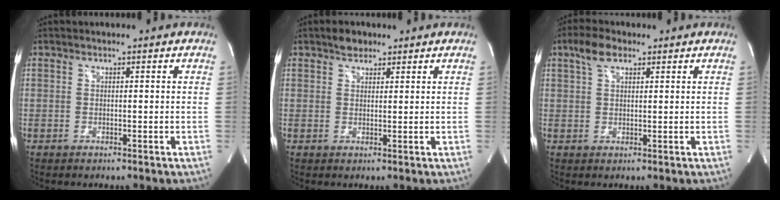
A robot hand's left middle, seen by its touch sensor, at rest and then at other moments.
{"total": 2.4, "force": [1.8, 1.5, 0.7], "torque": [-0.013, 0.007, 0.028]}
{"total": 3.8, "force": [2.3, 1.7, 2.5], "torque": [-0.057, 0.017, 0.047]}